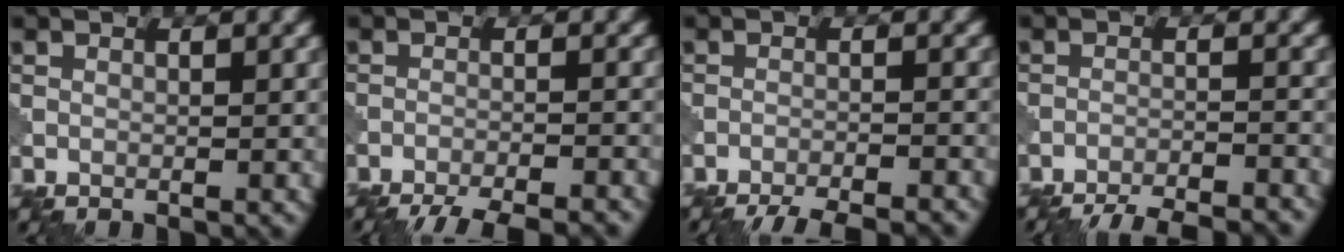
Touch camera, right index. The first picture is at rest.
{"total": 8.1, "force": [-7.5, 1.4, 2.7], "torque": [-0.035, -0.004, -0.108]}
{"total": 7.8, "force": [-7.4, 1.4, 2.4], "torque": [-0.027, 0.000, -0.103]}
{"total": 10.3, "force": [-9.8, 2.0, 2.5], "torque": [-0.026, 0.000, -0.133]}